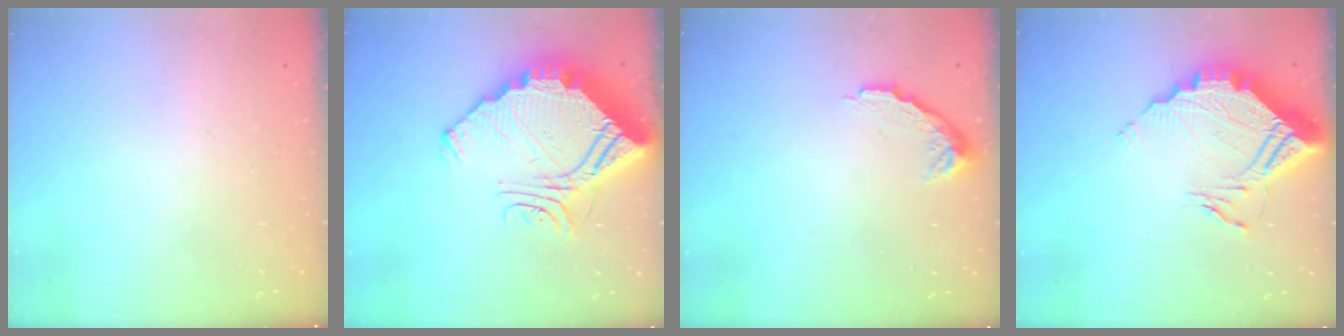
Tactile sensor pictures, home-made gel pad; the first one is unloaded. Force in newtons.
{"total": 20.4, "press": 20.3, "slide": 1.8}
{"total": 7.6, "press": 7.6, "slide": 0.4}
{"total": 13.4, "press": 13.4, "slide": 1.1}